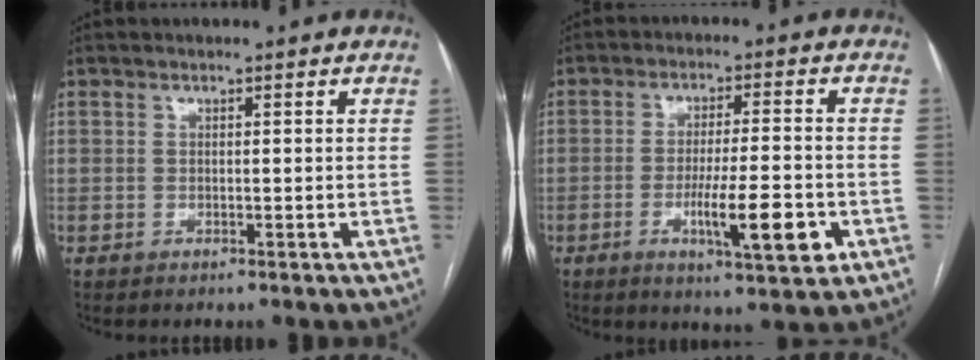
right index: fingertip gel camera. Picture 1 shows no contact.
{"total": 9.9, "force": [-3.5, 1.1, 9.2], "torque": [-0.152, -0.012, -0.053]}